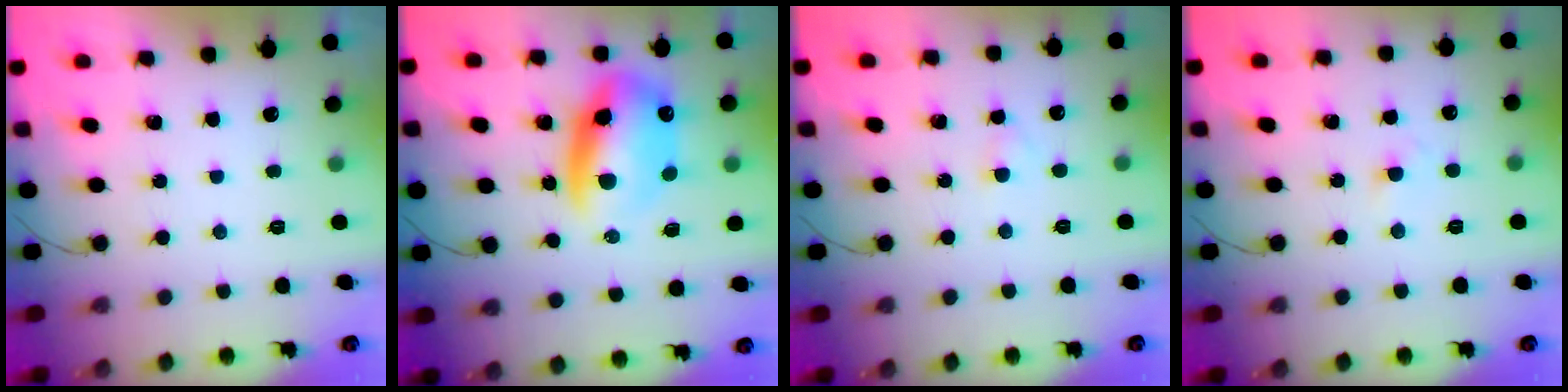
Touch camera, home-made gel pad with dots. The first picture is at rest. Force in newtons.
{"total": 13.8, "press": 13.2, "slide": 3.9}
{"total": 1.8, "press": 1.5, "slide": 0.9}
{"total": 1.9, "press": 1.6, "slide": 1.0}